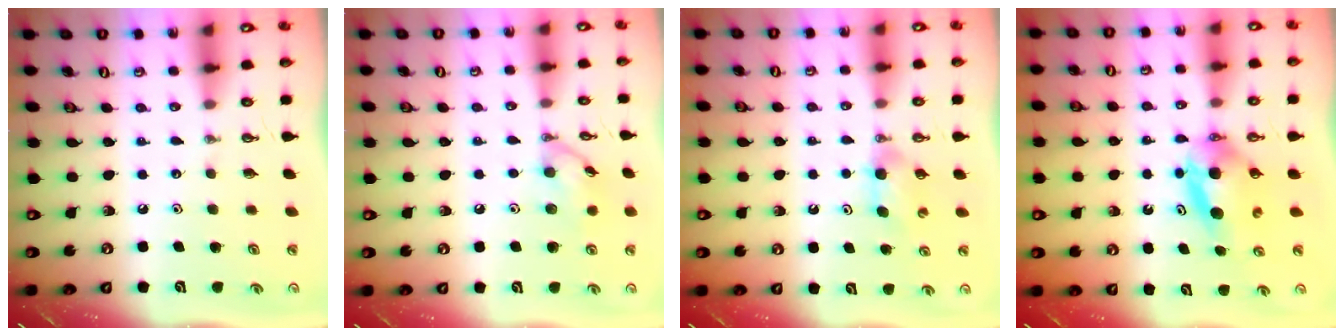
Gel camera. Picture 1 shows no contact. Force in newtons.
{"total": 9.9, "press": 9.9, "slide": 0.4}
{"total": 5.9, "press": 2.9, "slide": 5.2}
{"total": 6.6, "press": 6.3, "slide": 2.0}